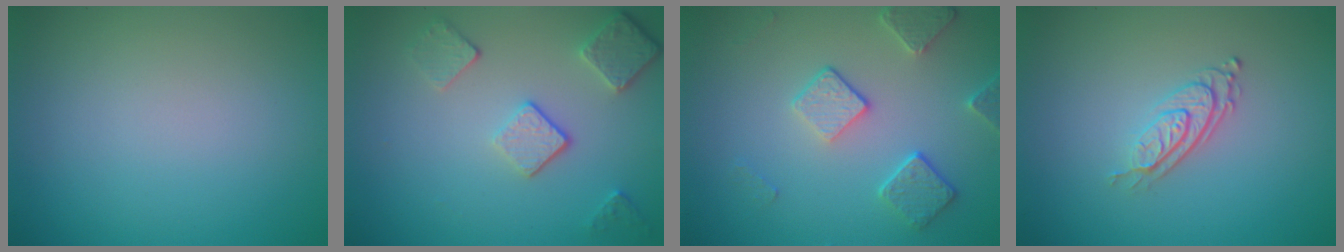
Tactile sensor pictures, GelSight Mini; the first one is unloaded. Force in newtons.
{"total": 3.7, "press": 3.0, "slide": 2.3}
{"total": 3.6, "press": 3.0, "slide": 1.9}
{"total": 2.8, "press": 2.0, "slide": 2.1}